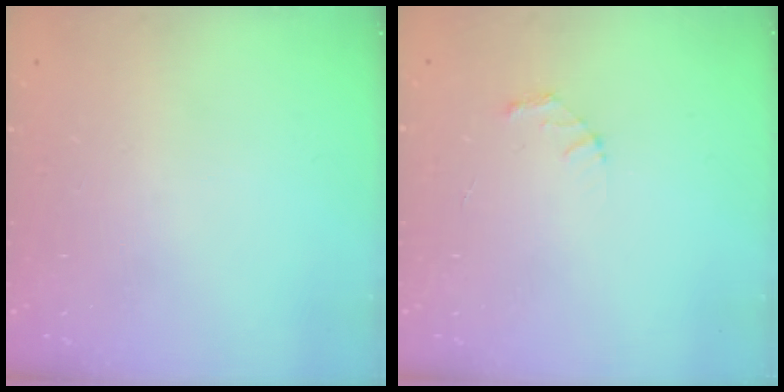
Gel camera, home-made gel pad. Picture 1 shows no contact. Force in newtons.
{"total": 2.1, "press": 2.1, "slide": 0.2}